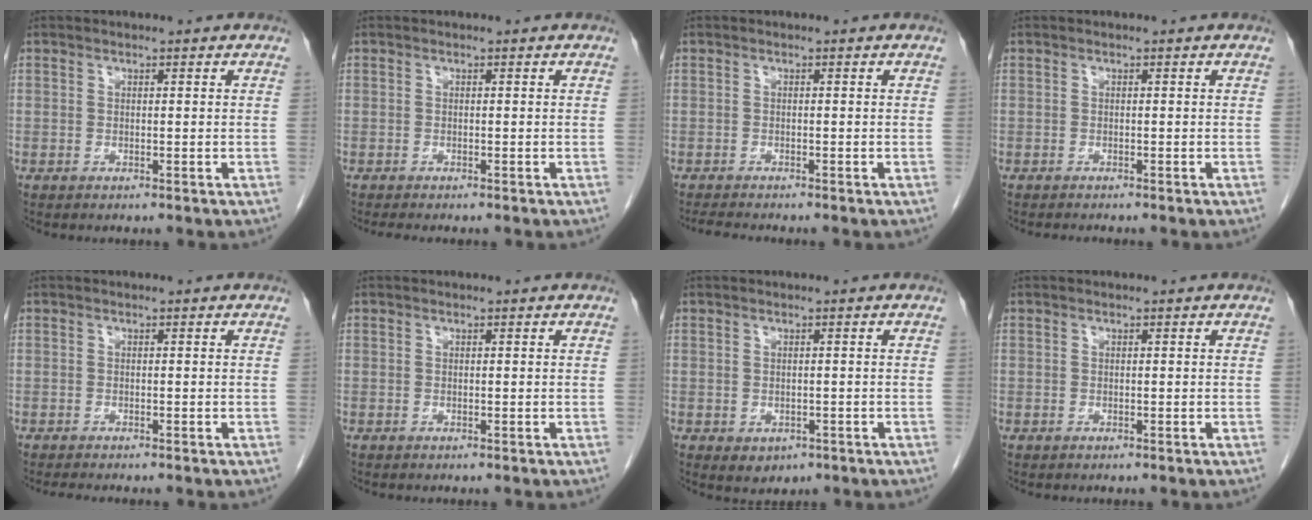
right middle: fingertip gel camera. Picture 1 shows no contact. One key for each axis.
{"total": 2.2, "fx": -1.9, "fy": 0.3, "fz": 1.1, "tx": -0.016, "ty": -0.005, "tz": -0.024}
{"total": 2.8, "fx": -2.5, "fy": -0.1, "fz": 1.1, "tx": -0.021, "ty": -0.010, "tz": -0.042}
{"total": 1.3, "fx": -1.2, "fy": 0.1, "fz": 0.5, "tx": -0.010, "ty": -0.003, "tz": -0.014}
{"total": 2.1, "fx": -1.9, "fy": 0.1, "fz": 1.0, "tx": -0.016, "ty": -0.004, "tz": -0.025}
{"total": 0.0}
{"total": 2.3, "fx": -0.9, "fy": 1.8, "fz": 1.2, "tx": -0.015, "ty": 0.000, "tz": 0.002}
{"total": 0.0}